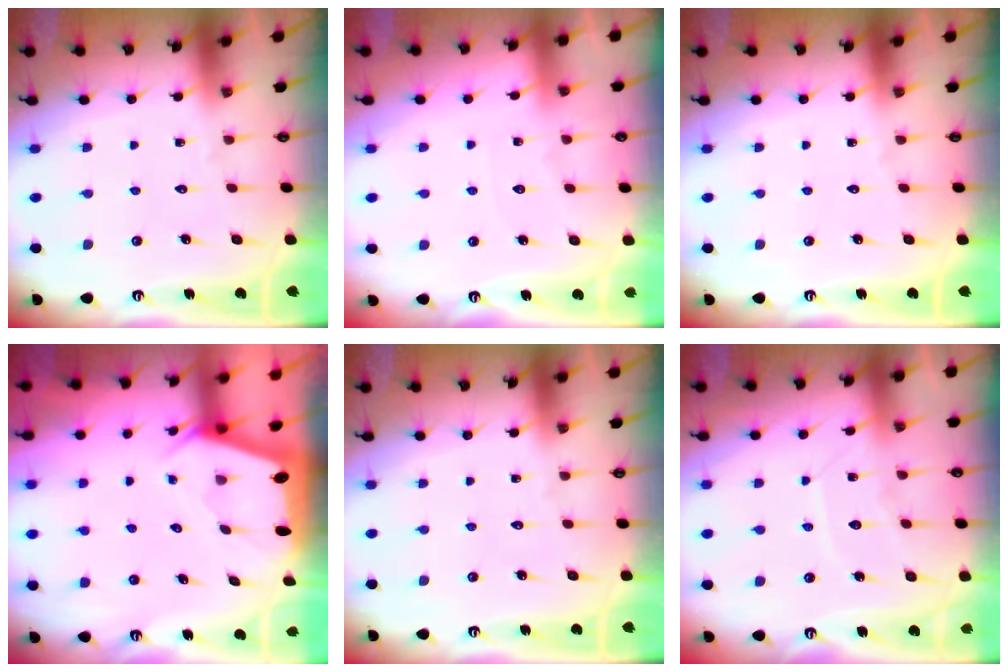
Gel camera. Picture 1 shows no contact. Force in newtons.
{"total": 2.9, "press": 2.8, "slide": 0.4}
{"total": 0.0}
{"total": 2.0, "press": 1.9, "slide": 0.3}
{"total": 0.0}
{"total": 7.2, "press": 7.2, "slide": 0.6}